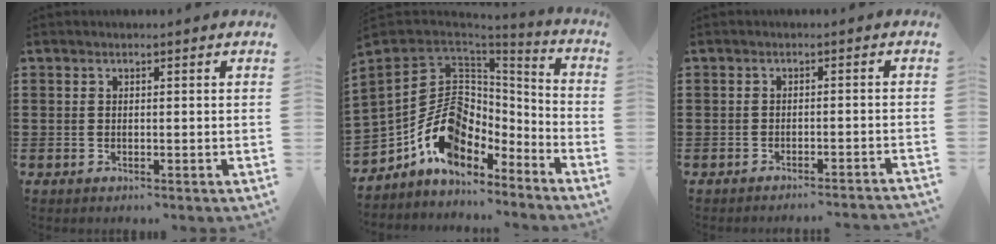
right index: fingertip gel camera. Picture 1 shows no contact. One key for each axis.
{"total": 13.1, "fx": -4.7, "fy": 9.3, "fz": 7.9, "tx": -0.173, "ty": 0.022, "tz": -0.091}
{"total": 2.0, "fx": -1.9, "fy": -0.5, "fz": 0.3, "tx": -0.007, "ty": 0.000, "tz": -0.039}